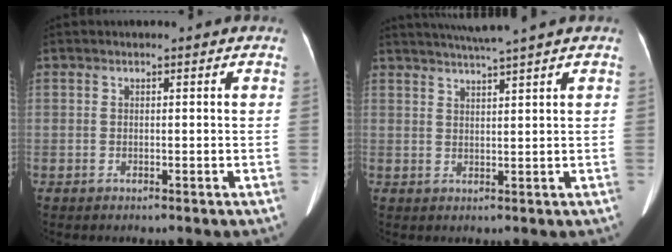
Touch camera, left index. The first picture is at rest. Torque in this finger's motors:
{"motor_torque": [0.57, -1.20, -0.01, 0.06]}